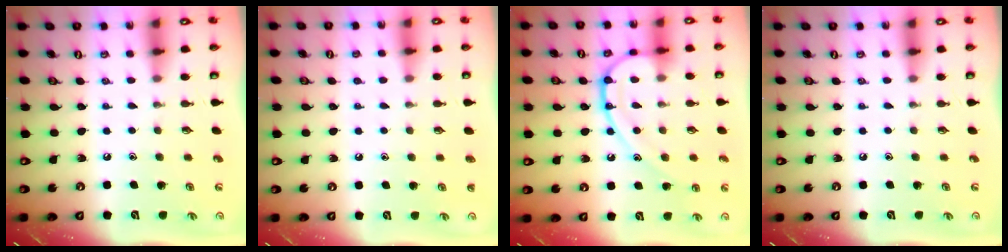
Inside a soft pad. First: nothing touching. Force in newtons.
{"total": 1.1, "press": 1.1, "slide": 0.3}
{"total": 13.7, "press": 13.6, "slide": 1.1}
{"total": 0.0}